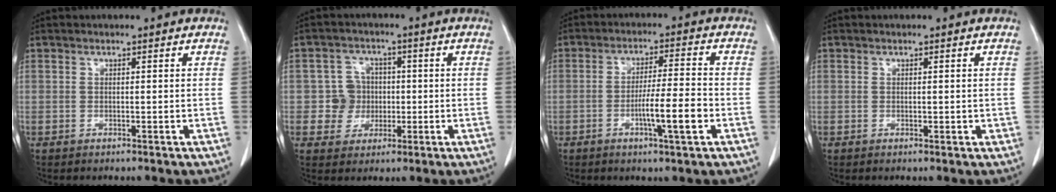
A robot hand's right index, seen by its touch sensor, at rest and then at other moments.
{"total": 5.3, "force": [-0.2, 5.3, 0.6], "torque": [-0.004, 0.018, 0.004]}
{"total": 7.4, "force": [-2.5, 0.1, 7.0], "torque": [-0.119, -0.001, -0.042]}
{"total": 0.6, "force": [0.2, 0.5, 0.2], "torque": [0.004, 0.003, 0.004]}